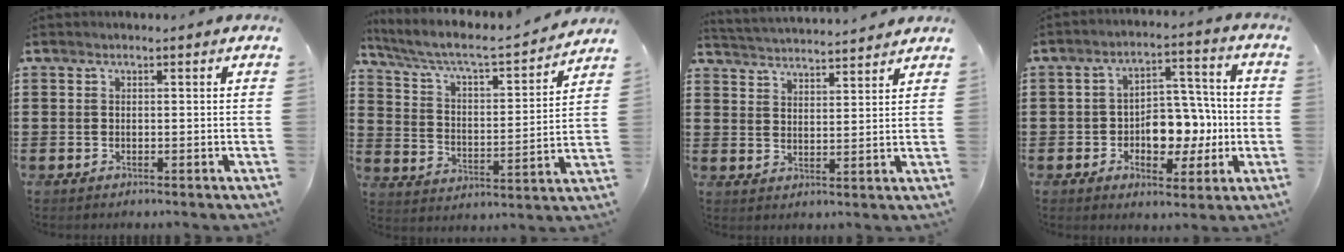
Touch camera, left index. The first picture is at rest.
{"total": 5.1, "force": [4.4, 0.5, 2.6], "torque": [-0.072, -0.036, 0.064]}
{"total": 3.1, "force": [3.0, -0.4, -0.2], "torque": [-0.008, -0.023, 0.051]}
{"total": 7.4, "force": [-1.4, 5.4, 4.8], "torque": [-0.071, 0.009, -0.027]}